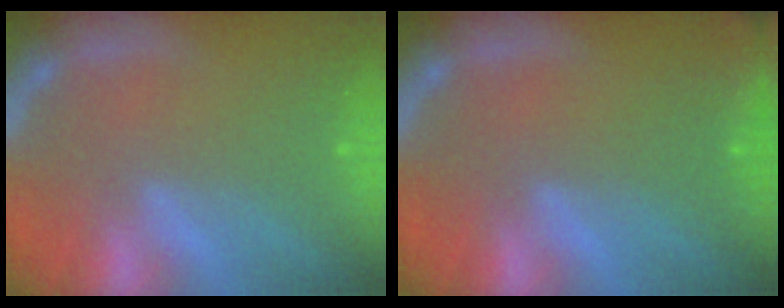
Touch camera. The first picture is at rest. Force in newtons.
{"total": 7.5}